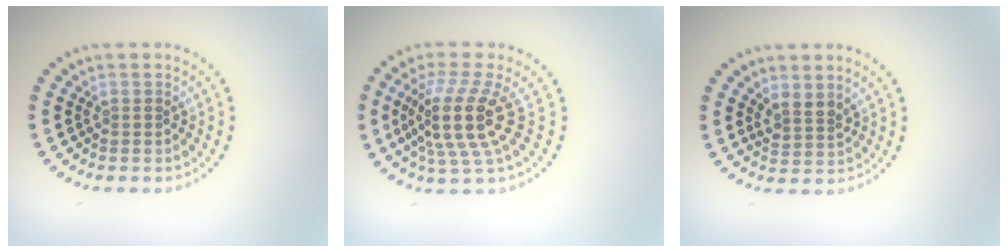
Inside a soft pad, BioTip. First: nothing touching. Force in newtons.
{"total": 5.0, "press": 3.7, "slide": 3.4}
{"total": 1.8, "press": 1.4, "slide": 1.2}